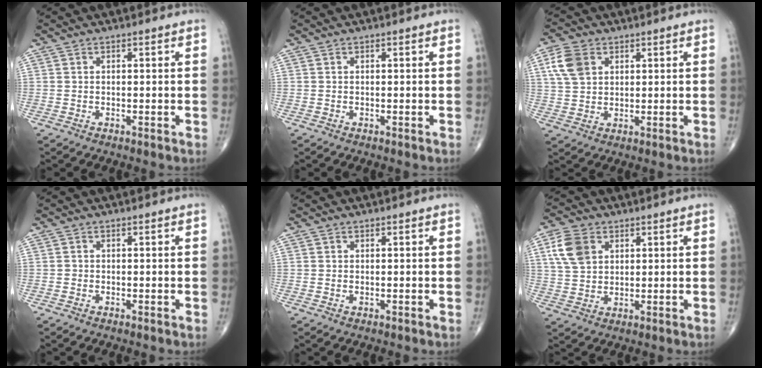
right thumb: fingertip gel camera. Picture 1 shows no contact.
{"total": 0.0}
{"total": 7.1, "force": [2.6, 5.0, 4.3], "torque": [-0.080, 0.000, 0.051]}
{"total": 0.0}
{"total": 0.0}
{"total": 7.9, "force": [2.9, 5.5, 4.8], "torque": [-0.086, -0.004, 0.058]}